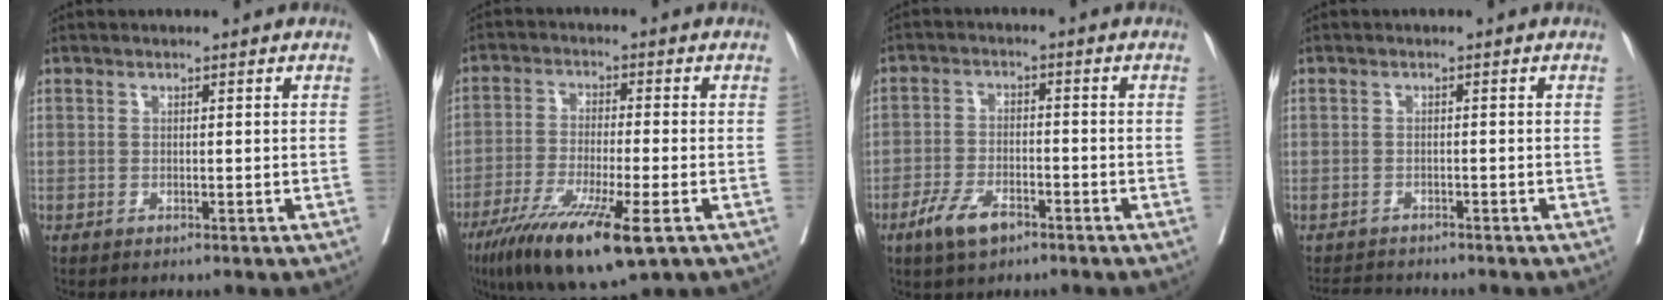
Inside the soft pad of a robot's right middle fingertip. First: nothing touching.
{"total": 13.8, "force": [-7.7, 1.7, 11.3], "torque": [-0.199, -0.041, -0.130]}
{"total": 5.8, "force": [-3.7, 2.3, 3.8], "torque": [-0.082, -0.003, -0.066]}
{"total": 3.3, "force": [-3.2, 0.5, 0.1], "torque": [0.002, -0.011, -0.052]}